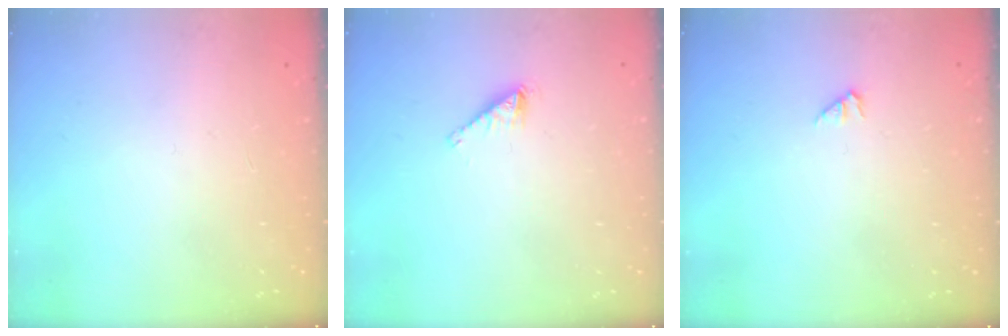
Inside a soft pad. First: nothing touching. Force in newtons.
{"total": 1.7, "press": 1.7, "slide": 0.2}
{"total": 0.0}